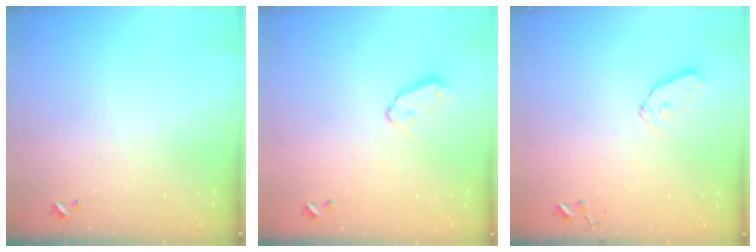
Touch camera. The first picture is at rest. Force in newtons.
{"total": 6.2, "press": 6.2, "slide": 0.6}
{"total": 5.6, "press": 5.6, "slide": 0.7}